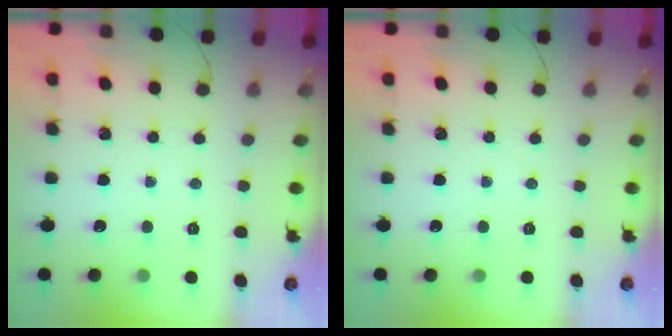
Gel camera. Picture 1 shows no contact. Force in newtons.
{"total": 0.0}